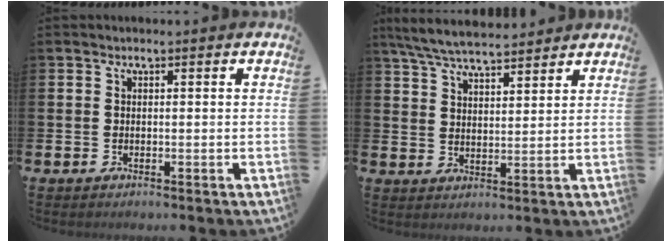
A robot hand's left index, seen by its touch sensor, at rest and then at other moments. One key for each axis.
{"total": 6.5, "fx": 6.3, "fy": 0.8, "fz": 1.7, "tx": -0.058, "ty": -0.023, "tz": 0.116}